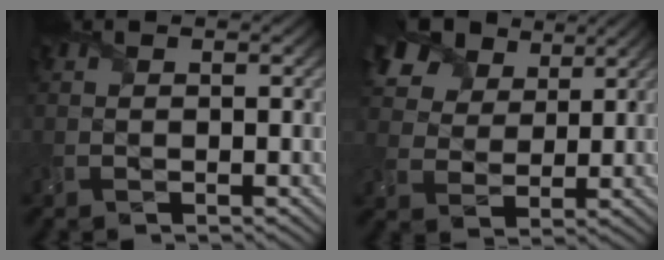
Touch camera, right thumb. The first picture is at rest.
{"total": 11.6, "force": [7.2, 7.2, 5.6], "torque": [-0.165, 0.013, 0.134]}